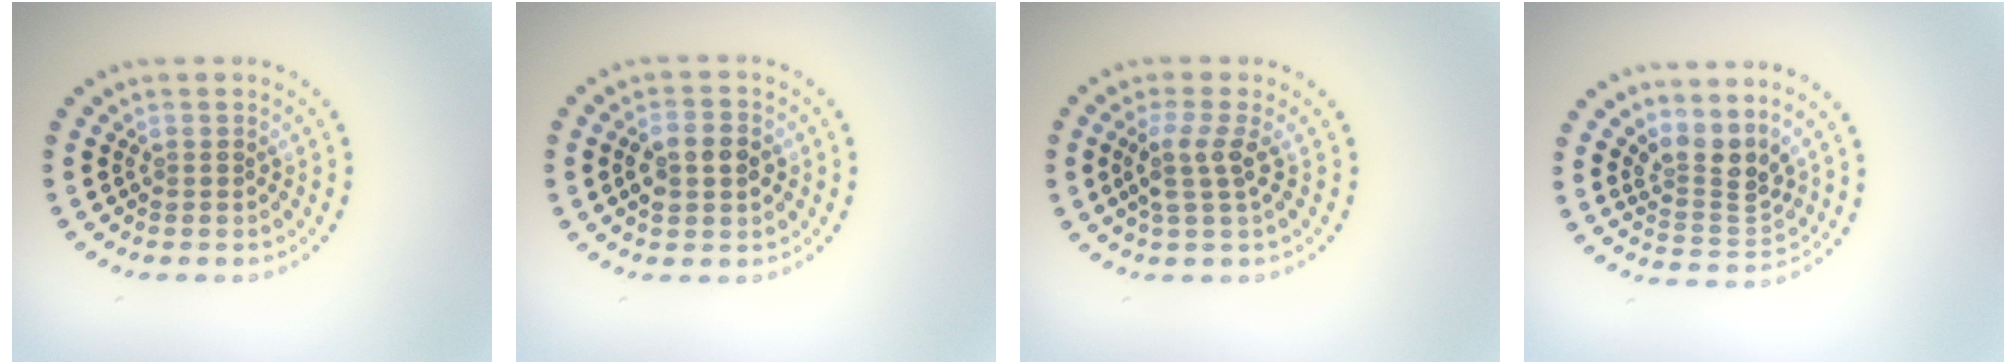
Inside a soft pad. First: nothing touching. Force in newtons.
{"total": 3.5, "press": 3.5, "slide": 0.2}
{"total": 2.5, "press": 2.0, "slide": 1.6}
{"total": 3.2, "press": 2.3, "slide": 2.2}